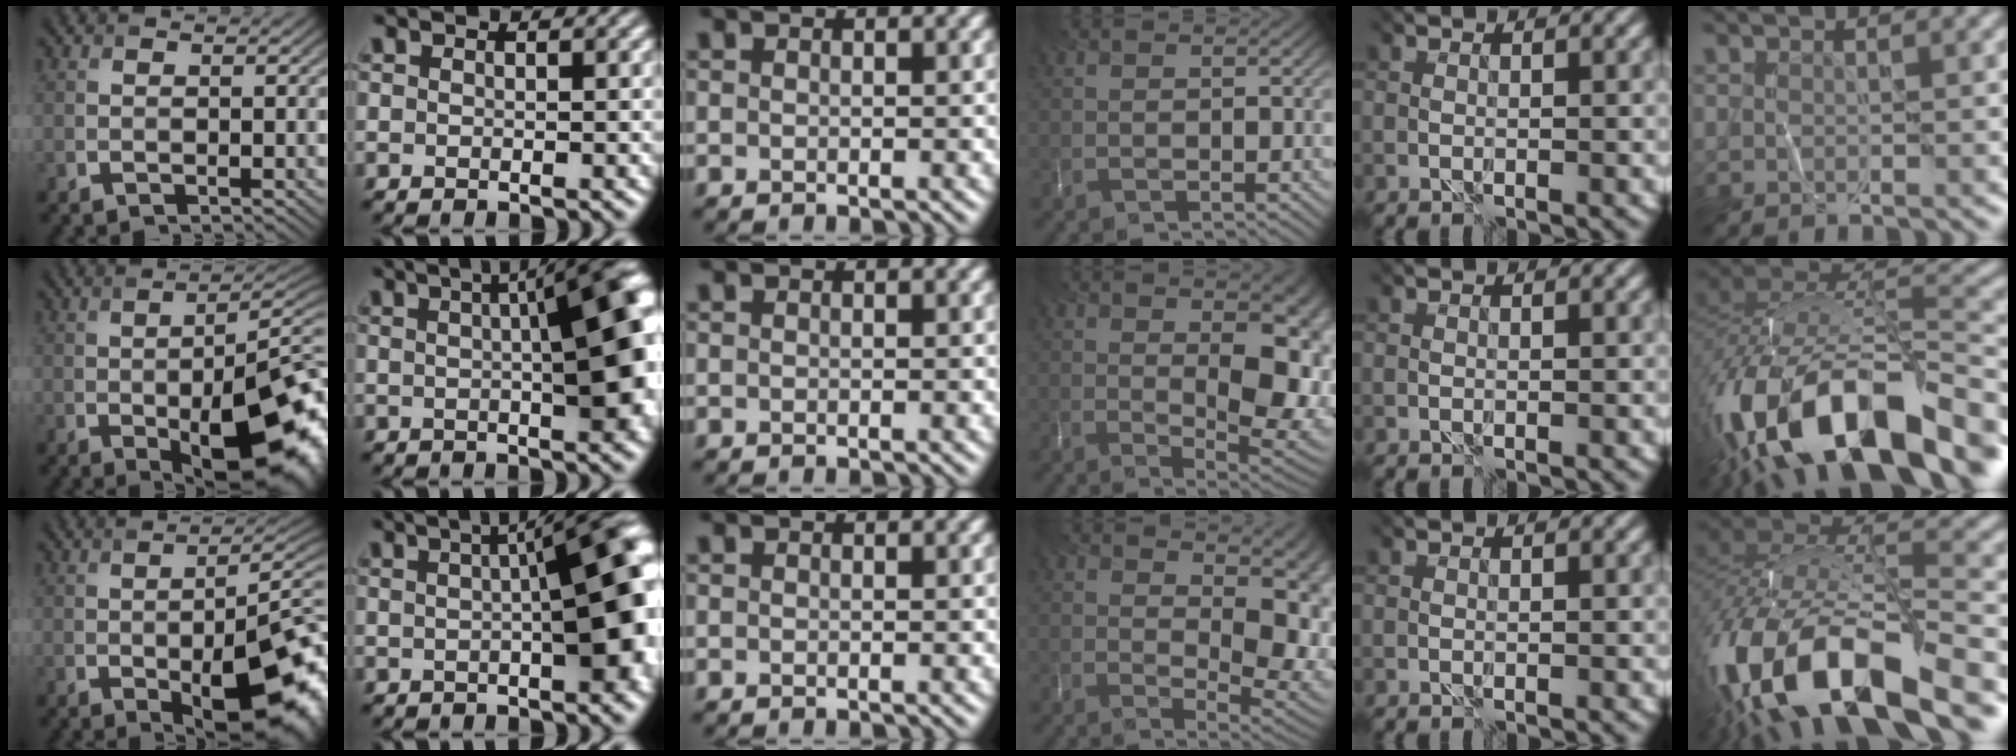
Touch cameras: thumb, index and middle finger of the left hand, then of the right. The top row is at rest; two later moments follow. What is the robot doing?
{"motion": "wrap", "object": "string"}